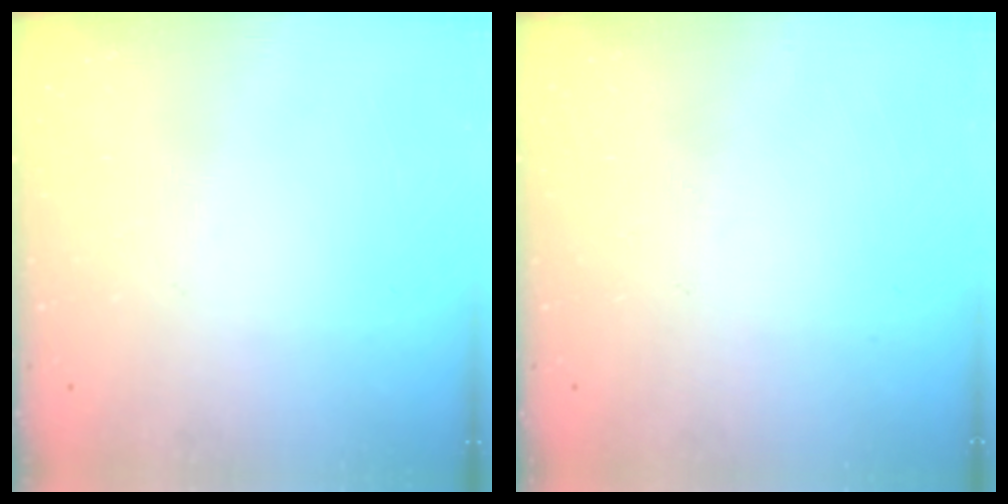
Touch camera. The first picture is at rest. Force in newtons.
{"total": 0.0}